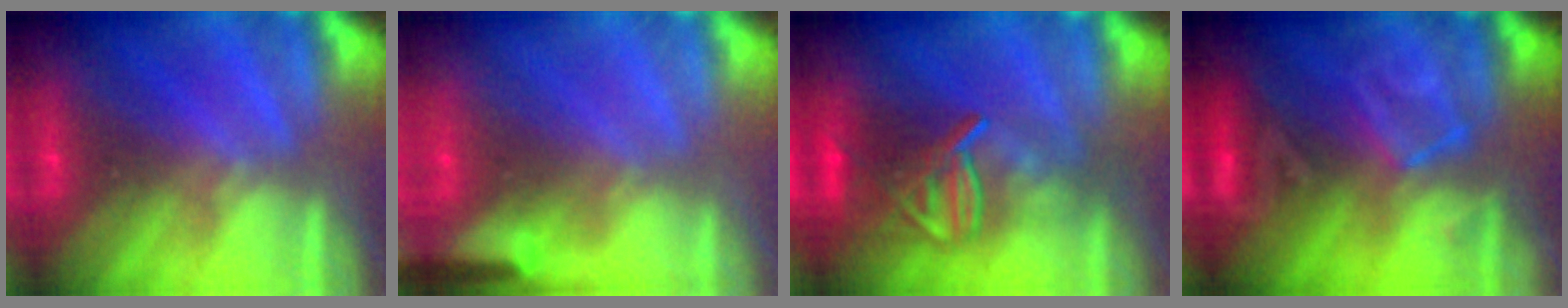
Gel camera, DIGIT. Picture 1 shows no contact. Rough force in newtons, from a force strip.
{"total": 7.7}
{"total": 6.8}
{"total": 2.8}